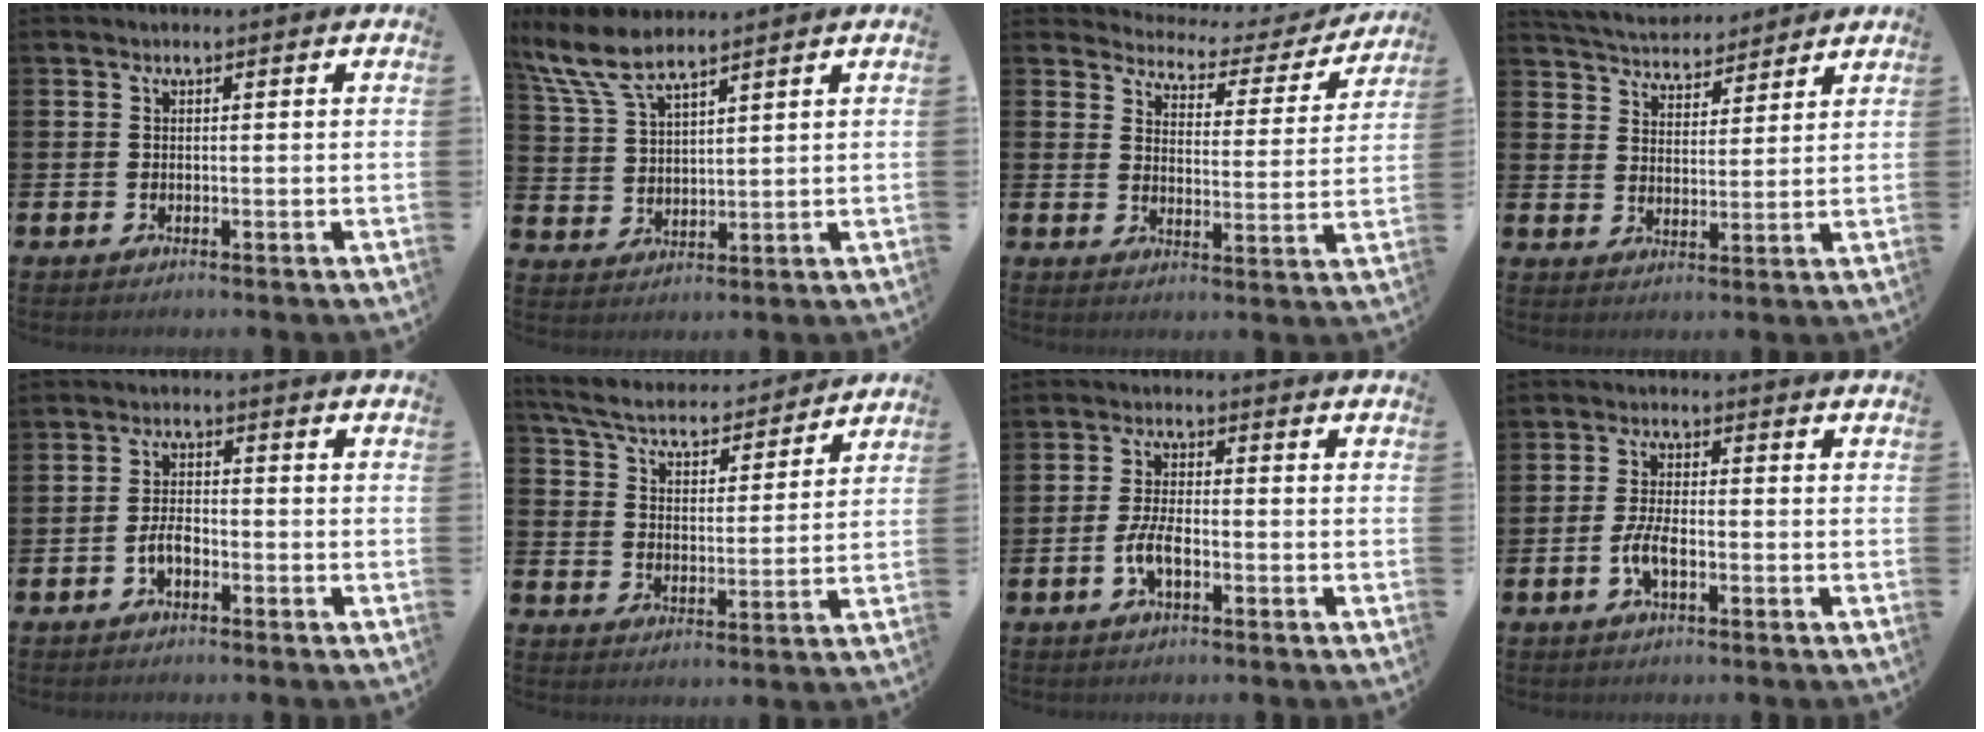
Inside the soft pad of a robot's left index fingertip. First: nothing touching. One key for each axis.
{"total": 7.5, "fx": 6.6, "fy": 1.6, "fz": 3.2, "tx": -0.091, "ty": -0.017, "tz": 0.124}
{"total": 3.3, "fx": 3.0, "fy": 1.2, "fz": 0.5, "tx": -0.027, "ty": -0.033, "tz": 0.039}
{"total": 5.0, "fx": 4.8, "fy": 1.2, "fz": -0.1, "tx": -0.026, "ty": -0.032, "tz": 0.087}
{"total": 2.7, "fx": -1.3, "fy": 1.3, "fz": 2.1, "tx": -0.039, "ty": 0.005, "tz": -0.025}
{"total": 6.1, "fx": 5.7, "fy": 1.3, "fz": 1.5, "tx": -0.059, "ty": -0.042, "tz": 0.095}
{"total": 4.1, "fx": -1.5, "fy": 1.6, "fz": 3.5, "tx": -0.081, "ty": 0.004, "tz": -0.029}
{"total": 4.0, "fx": -1.3, "fy": 1.5, "fz": 3.4, "tx": -0.072, "ty": -0.001, "tz": -0.027}